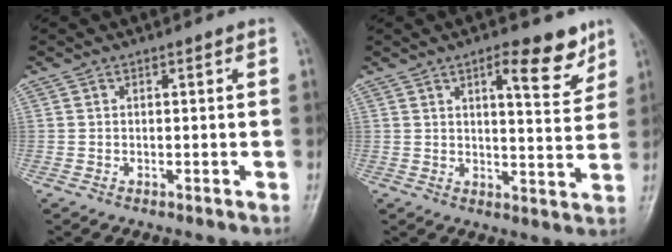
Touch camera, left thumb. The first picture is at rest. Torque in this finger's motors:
{"motor_torque": [0.23, 0.25, 0.10, -0.14, 0.08]}